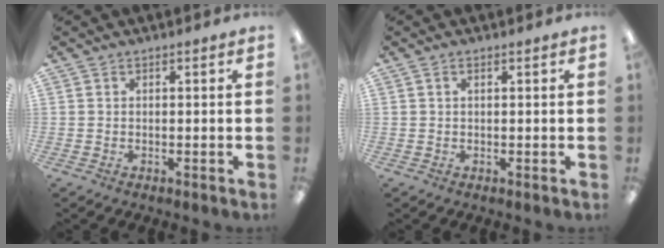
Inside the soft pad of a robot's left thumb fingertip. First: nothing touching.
{"total": 0.9, "force": [0.3, 0.2, 0.8], "torque": [-0.015, 0.001, 0.006]}